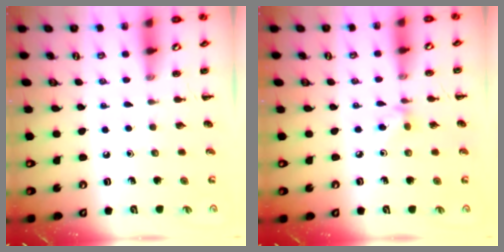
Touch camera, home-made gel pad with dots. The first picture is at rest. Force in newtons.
{"total": 5.6, "press": 5.4, "slide": 1.6}